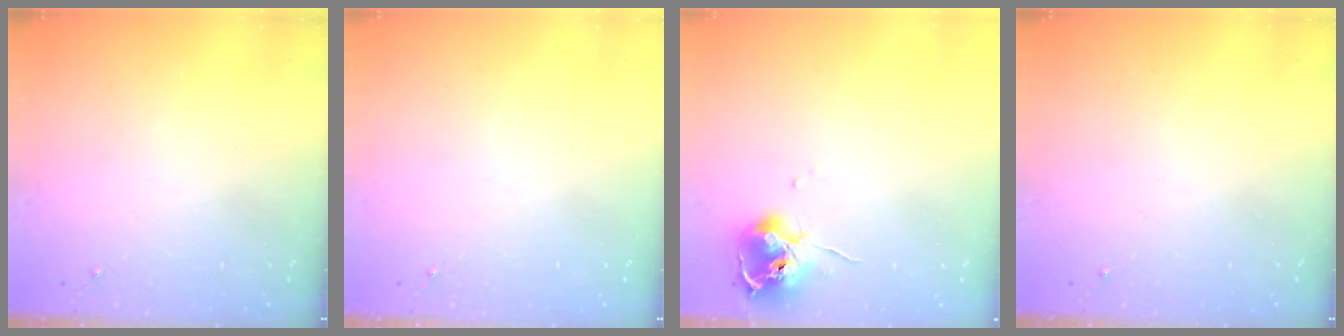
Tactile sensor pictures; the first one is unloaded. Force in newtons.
{"total": 0.0}
{"total": 11.7, "press": 11.7, "slide": 0.7}
{"total": 0.0}